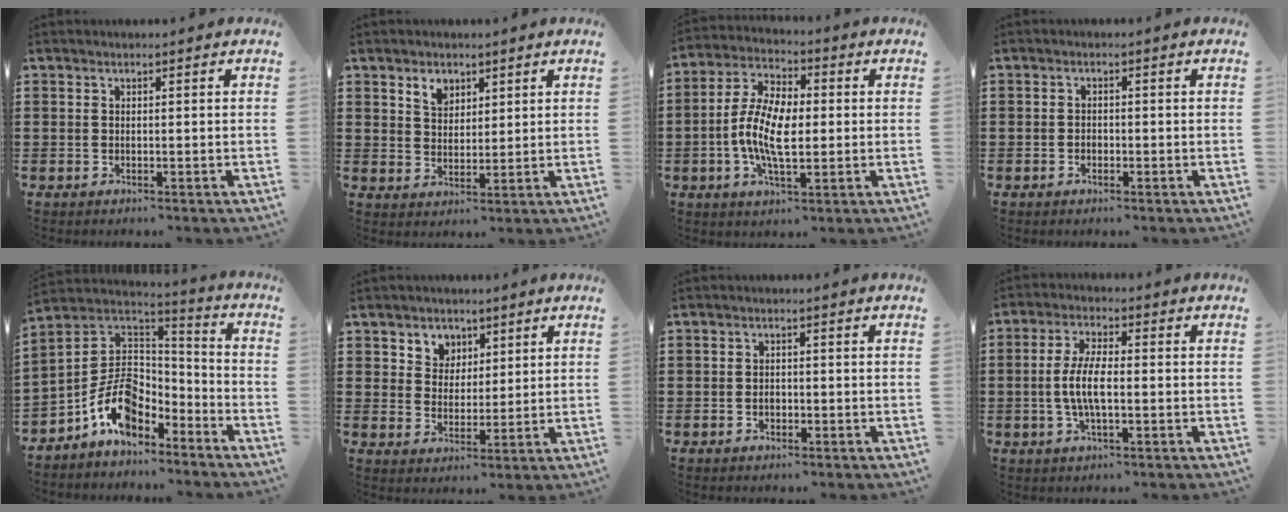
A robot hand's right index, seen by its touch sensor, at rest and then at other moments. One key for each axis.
{"total": 3.6, "fx": 2.4, "fy": 2.4, "fz": 1.1, "tx": -0.031, "ty": 0.007, "tz": 0.044}
{"total": 9.2, "fx": -1.1, "fy": 3.9, "fz": 8.3, "tx": -0.189, "ty": -0.004, "tz": -0.027}
{"total": 0.9, "fx": -0.4, "fy": 0.5, "fz": 0.7, "tx": -0.015, "ty": -0.005, "tz": -0.007}
{"total": 10.0, "fx": -4.9, "fy": 6.5, "fz": 5.8, "tx": -0.143, "ty": 0.007, "tz": -0.096}
{"total": 4.2, "fx": 2.3, "fy": 3.5, "fz": 0.1, "tx": -0.025, "ty": 0.009, "tz": 0.041}
{"total": 1.3, "fx": -0.4, "fy": 0.7, "fz": 0.9, "tx": -0.021, "ty": -0.003, "tz": -0.007}
{"total": 6.4, "fx": -0.9, "fy": 2.0, "fz": 6.0, "tx": -0.133, "ty": -0.007, "tz": -0.022}